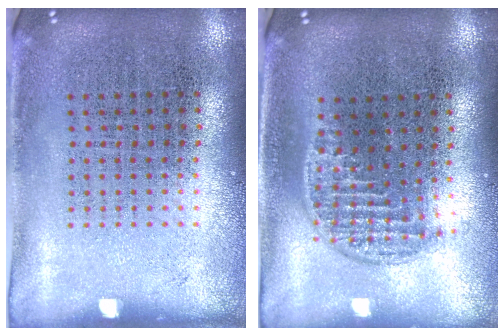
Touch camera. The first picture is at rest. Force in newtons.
{"total": 1.2, "press": 1.0, "slide": 0.7}